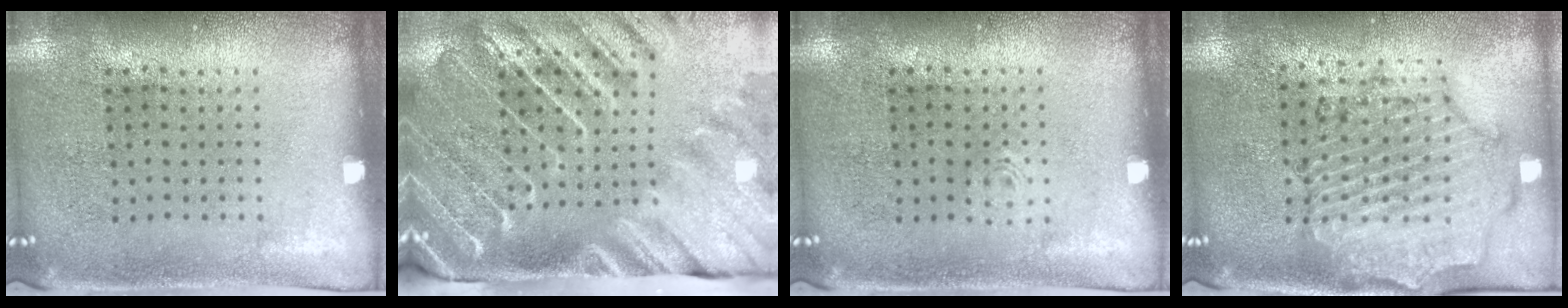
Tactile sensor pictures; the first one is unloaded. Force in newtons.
{"total": 4.1, "press": 3.3, "slide": 2.4}
{"total": 0.6, "press": 0.6, "slide": 0.1}
{"total": 1.6, "press": 1.6, "slide": 0.3}